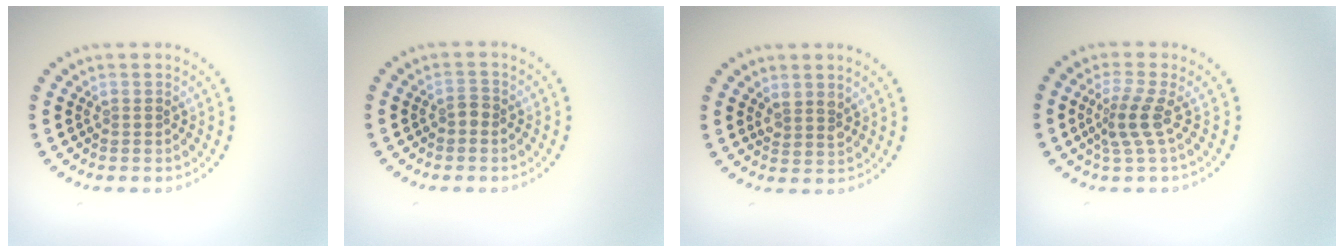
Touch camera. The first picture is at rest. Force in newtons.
{"total": 0.8, "press": 0.8, "slide": 0.2}
{"total": 1.7, "press": 1.5, "slide": 0.8}
{"total": 2.6, "press": 1.9, "slide": 1.8}